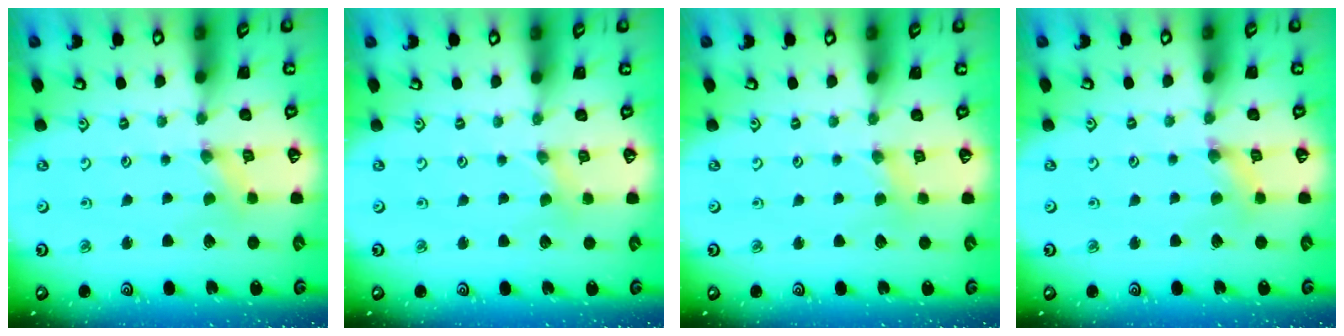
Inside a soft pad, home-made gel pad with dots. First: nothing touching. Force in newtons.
{"total": 0.7, "press": 0.7, "slide": 0.1}
{"total": 1.9, "press": 1.8, "slide": 0.3}
{"total": 2.0, "press": 2.0, "slide": 0.4}